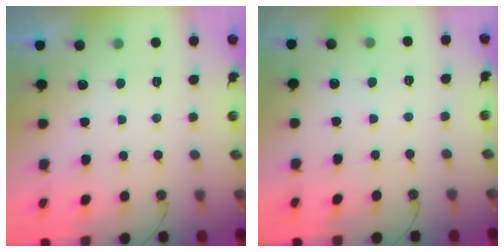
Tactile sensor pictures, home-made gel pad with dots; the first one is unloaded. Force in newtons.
{"total": 1.8, "press": 1.8, "slide": 0.4}